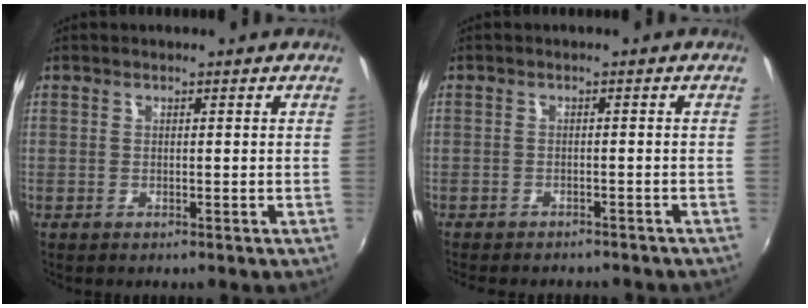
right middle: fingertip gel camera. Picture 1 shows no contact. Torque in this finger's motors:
{"motor_torque": [0.93, -1.21, 0.14, 0.06]}